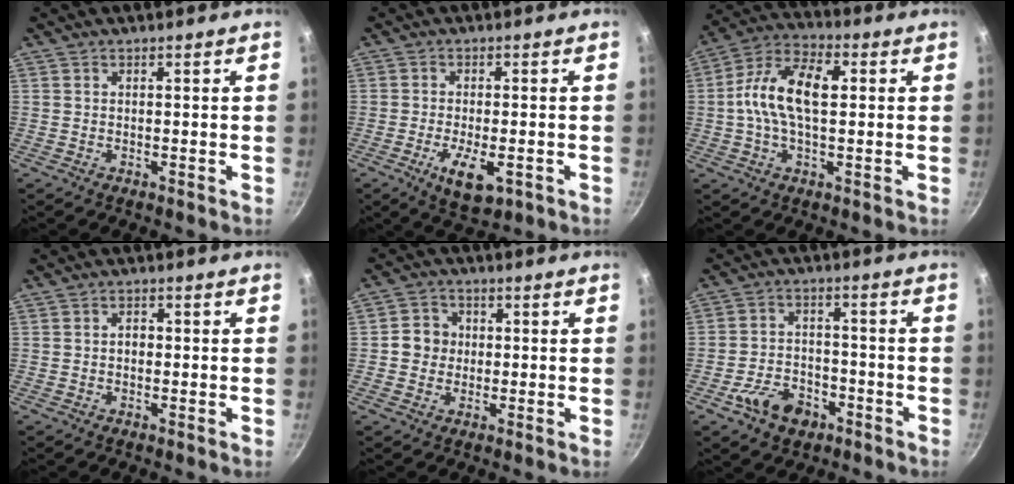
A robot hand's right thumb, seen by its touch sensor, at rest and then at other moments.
{"total": 7.1, "force": [-2.7, 3.0, 5.8], "torque": [-0.098, -0.006, -0.038]}
{"total": 13.0, "force": [1.3, 6.7, 11.0], "torque": [-0.216, 0.029, 0.016]}
{"total": 1.6, "force": [-0.2, 1.2, 1.0], "torque": [-0.004, 0.006, -0.006]}
{"total": 5.3, "force": [0.0, 4.9, 2.0], "torque": [-0.012, 0.011, -0.006]}
{"total": 8.8, "force": [-4.7, 5.8, 4.7], "torque": [-0.060, 0.030, -0.079]}